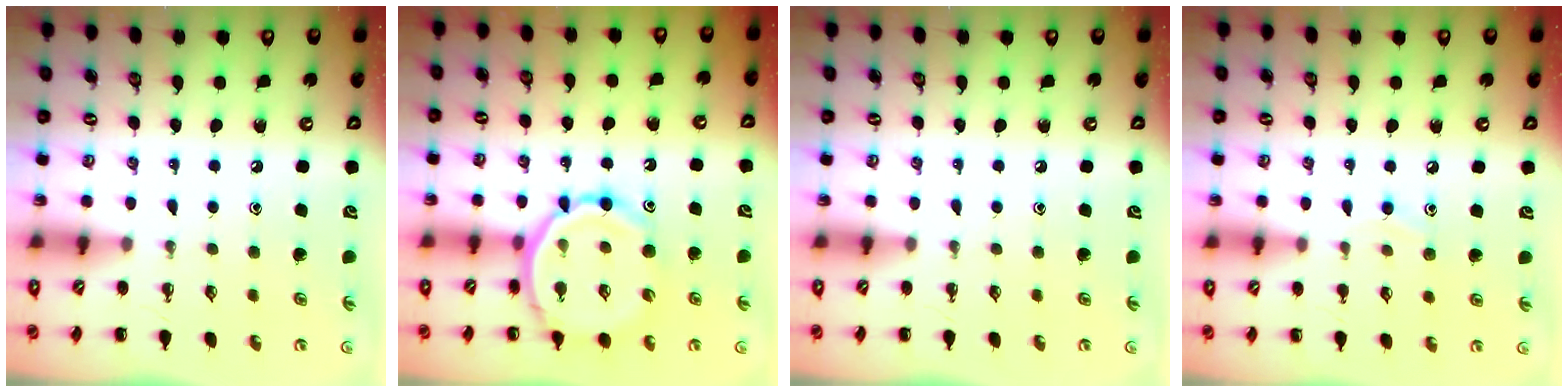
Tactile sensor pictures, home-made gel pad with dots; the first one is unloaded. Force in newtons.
{"total": 12.9, "press": 12.4, "slide": 3.6}
{"total": 0.0}
{"total": 6.2, "press": 5.9, "slide": 2.2}